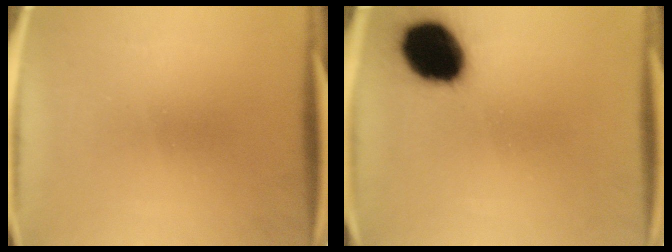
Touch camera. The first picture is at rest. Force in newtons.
{"total": 16.8}